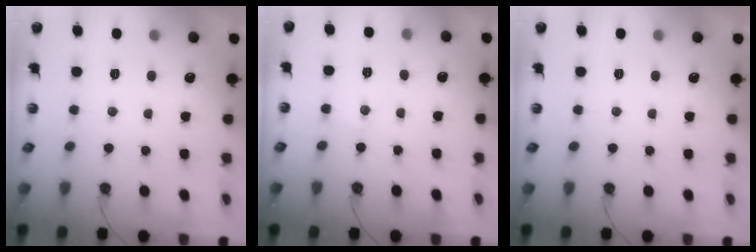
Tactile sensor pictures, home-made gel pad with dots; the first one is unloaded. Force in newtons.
{"total": 5.2, "press": 5.1, "slide": 0.7}
{"total": 0.0}